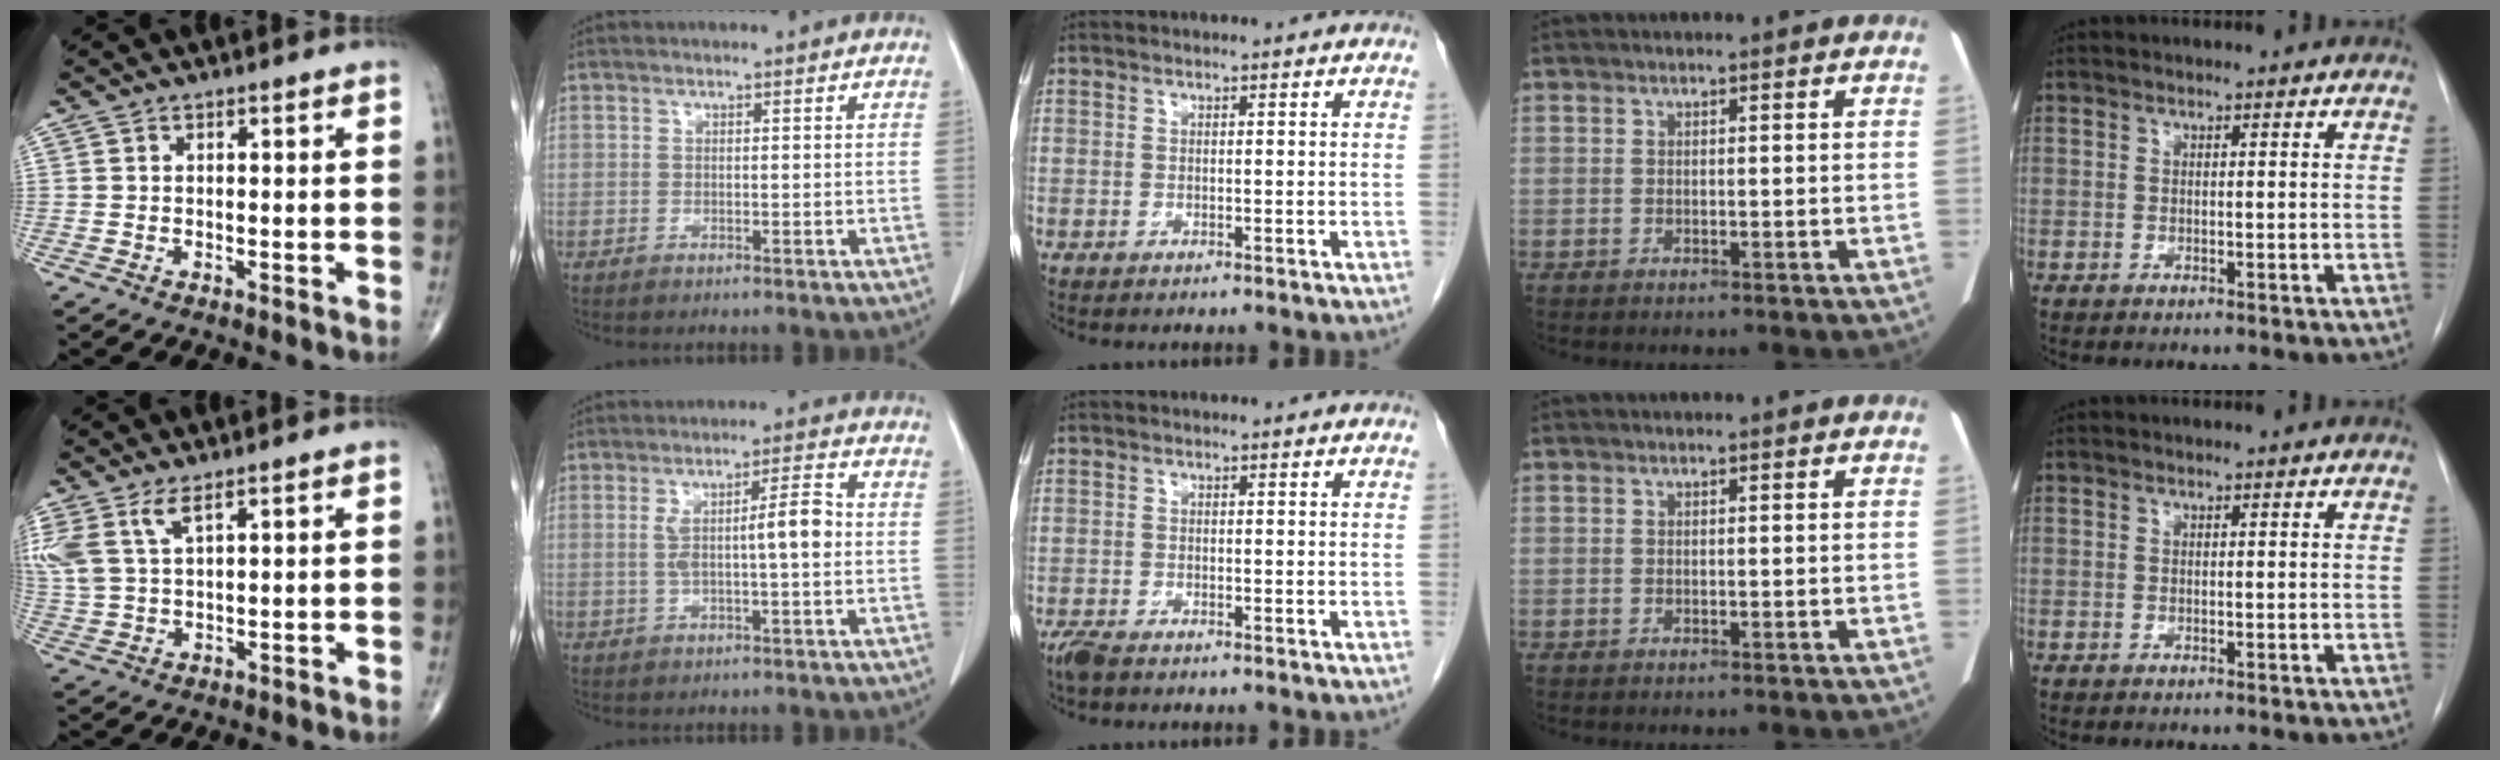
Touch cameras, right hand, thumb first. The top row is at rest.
{"thumb": {"total": 7.3, "force": [4.2, 2.8, 5.3], "torque": [-0.131, -0.009, 0.095]}, "index": {"total": 6.6, "force": [0.0, 0.8, 6.5], "torque": [-0.115, 0.017, 0.002]}, "middle": {"total": 2.2, "force": [-1.8, 0.6, 1.1], "torque": [-0.030, -0.007, -0.034]}}